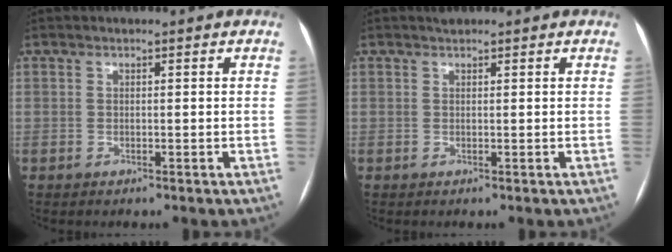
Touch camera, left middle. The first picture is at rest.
{"total": 0.7, "force": [0.7, 0.2, 0.3], "torque": [-0.011, 0.007, 0.013]}